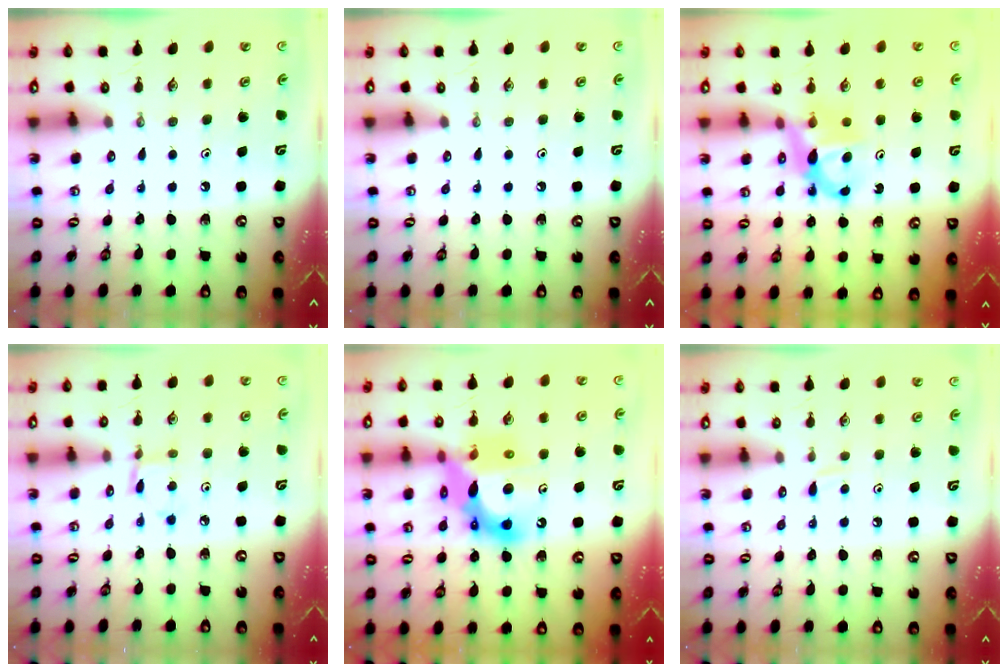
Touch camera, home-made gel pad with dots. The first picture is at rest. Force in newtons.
{"total": 0.0}
{"total": 7.1, "press": 7.1, "slide": 0.3}
{"total": 2.8, "press": 2.8, "slide": 0.1}
{"total": 13.9, "press": 13.6, "slide": 2.8}
{"total": 3.3, "press": 3.3, "slide": 0.6}